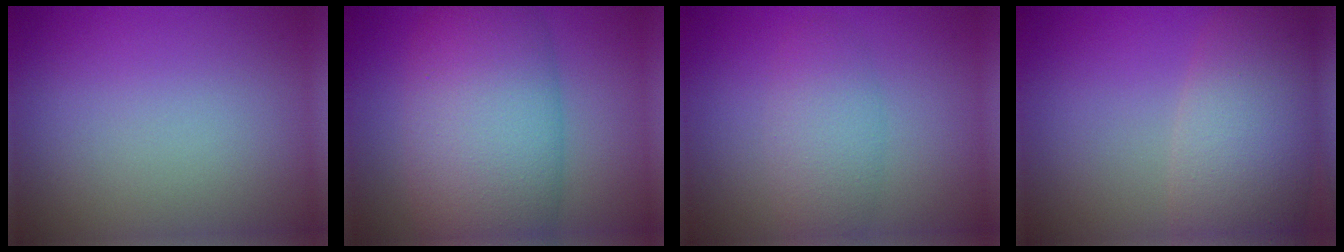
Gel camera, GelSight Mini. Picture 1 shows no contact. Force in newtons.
{"total": 11.6, "press": 11.6, "slide": 0.4}
{"total": 3.6, "press": 3.6, "slide": 0.1}
{"total": 8.3, "press": 8.3, "slide": 0.5}